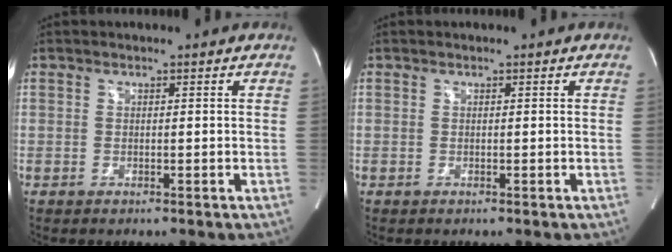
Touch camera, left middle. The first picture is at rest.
{"total": 0.0}